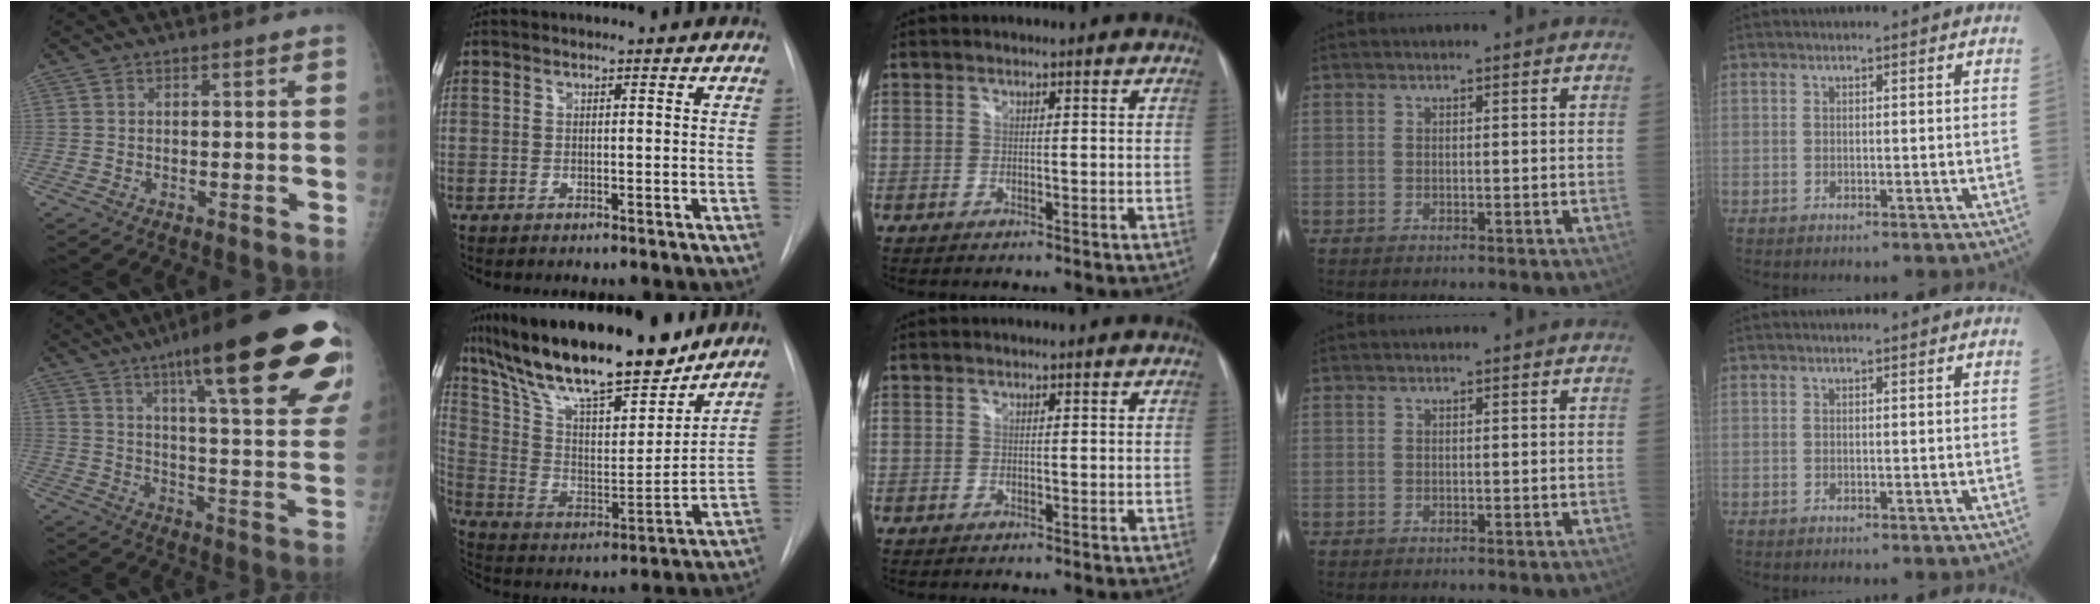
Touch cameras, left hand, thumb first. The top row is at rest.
{"thumb": {"total": 29.9, "force": [17.0, 5.2, 24.0], "torque": [-0.277, -0.035, 0.239]}, "index": {"total": 23.9, "force": [19.7, 5.2, 12.6], "torque": [-0.223, 0.000, 0.325]}}